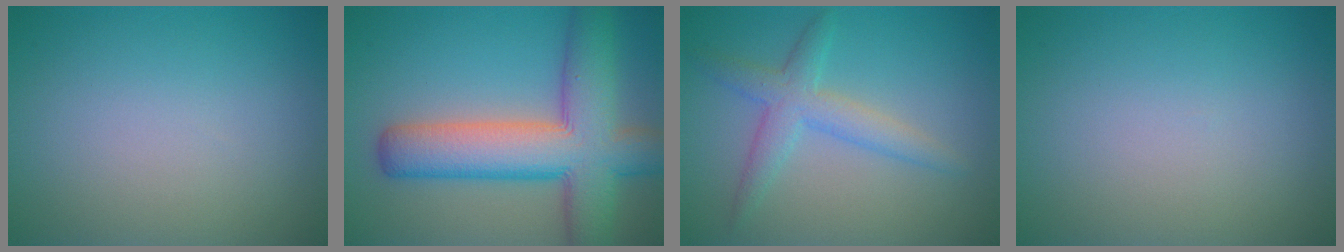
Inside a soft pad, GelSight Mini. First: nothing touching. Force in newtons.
{"total": 10.0, "press": 10.0, "slide": 0.5}
{"total": 3.3, "press": 3.3, "slide": 0.1}
{"total": 0.0}